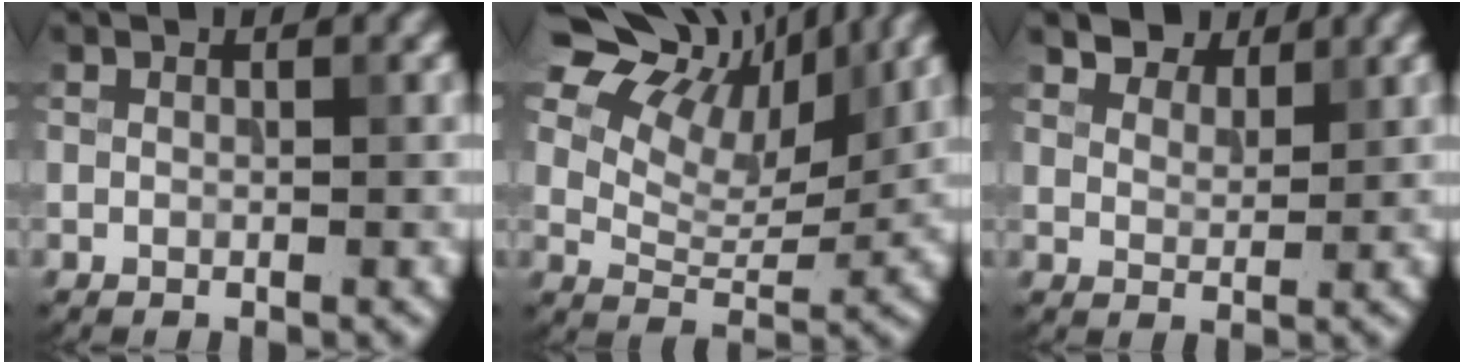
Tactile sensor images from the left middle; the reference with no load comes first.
{"total": 11.9, "force": [8.6, 5.2, 6.3], "torque": [-0.114, 0.018, 0.118]}
{"total": 3.9, "force": [3.4, 1.5, 1.0], "torque": [-0.029, -0.015, 0.071]}